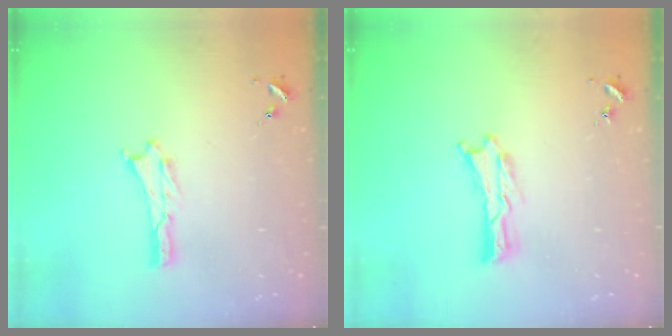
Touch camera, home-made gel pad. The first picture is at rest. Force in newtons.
{"total": 0.0}